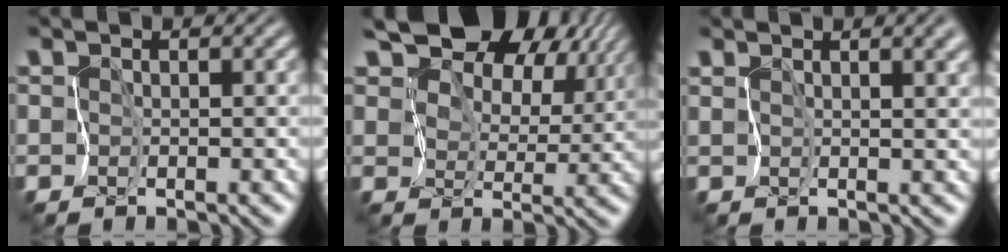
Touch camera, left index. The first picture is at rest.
{"total": 11.8, "force": [7.2, 7.1, 6.2], "torque": [-0.118, 0.031, 0.113]}
{"total": 6.2, "force": [3.4, 2.6, 4.5], "torque": [-0.071, 0.025, 0.049]}